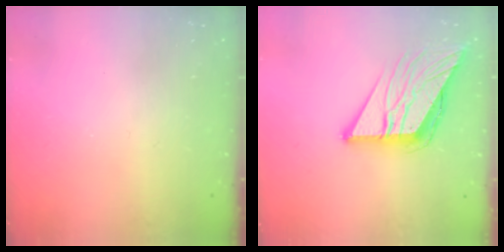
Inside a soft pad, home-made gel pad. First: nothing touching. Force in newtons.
{"total": 12.8, "press": 12.7, "slide": 1.5}